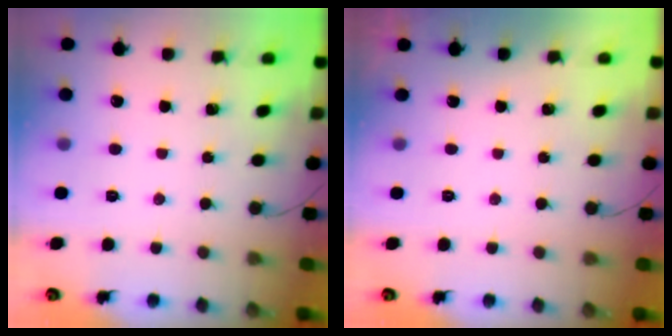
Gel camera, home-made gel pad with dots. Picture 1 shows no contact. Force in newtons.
{"total": 0.0}